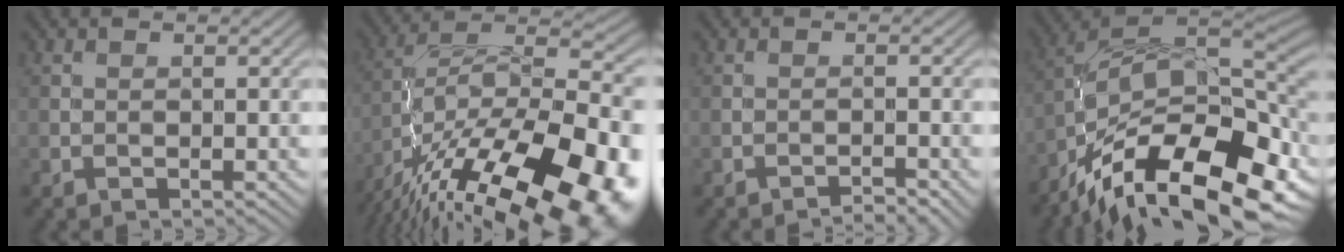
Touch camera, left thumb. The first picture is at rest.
{"total": 20.6, "force": [-12.4, 7.8, 14.5], "torque": [-0.226, -0.025, -0.184]}
{"total": 1.8, "force": [-1.6, 0.0, 0.8], "torque": [-0.012, 0.005, -0.027]}
{"total": 17.8, "force": [-8.0, 8.0, 13.7], "torque": [-0.248, -0.018, -0.131]}